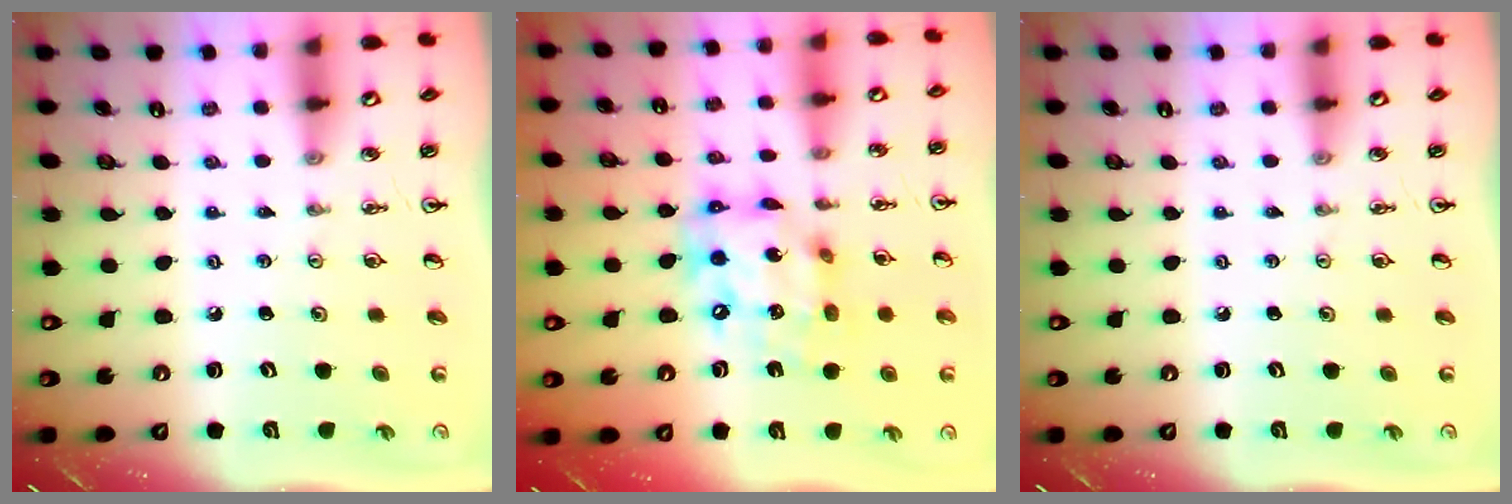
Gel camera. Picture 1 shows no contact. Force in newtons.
{"total": 14.7, "press": 14.7, "slide": 1.0}
{"total": 0.0}